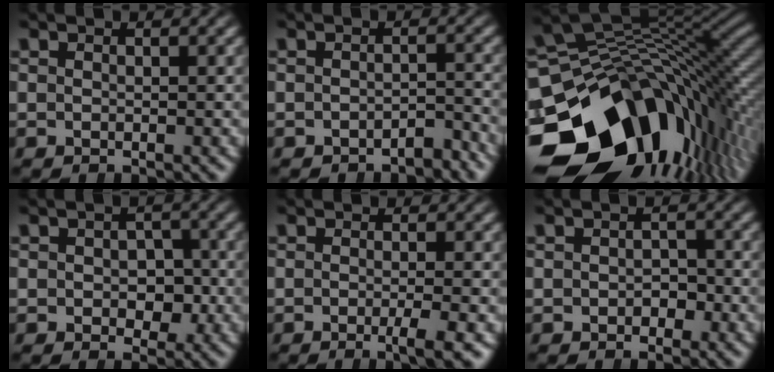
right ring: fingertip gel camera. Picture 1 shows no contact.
{"total": 2.4, "force": [-2.4, 0.3, 0.0], "torque": [0.020, -0.002, -0.041]}
{"total": 26.5, "force": [-7.0, 16.5, 19.5], "torque": [-0.288, -0.052, -0.083]}
{"total": 3.0, "force": [-0.5, 2.5, 1.6], "torque": [-0.012, -0.006, -0.005]}
{"total": 2.2, "force": [-0.9, -0.3, 2.0], "torque": [-0.021, 0.006, -0.021]}
{"total": 1.4, "force": [-0.9, 1.1, 0.4], "torque": [0.007, -0.004, -0.011]}